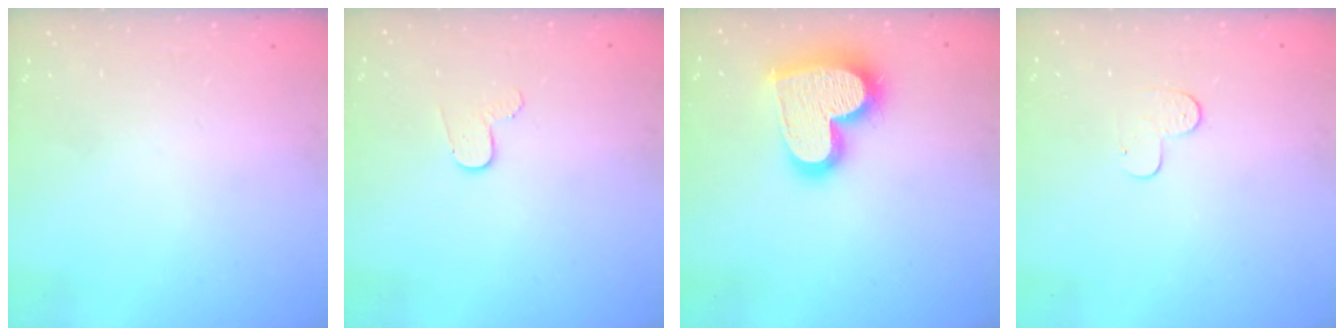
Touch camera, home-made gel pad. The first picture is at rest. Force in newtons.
{"total": 4.5, "press": 4.5, "slide": 0.3}
{"total": 20.6, "press": 20.5, "slide": 1.4}
{"total": 4.3, "press": 4.2, "slide": 0.4}